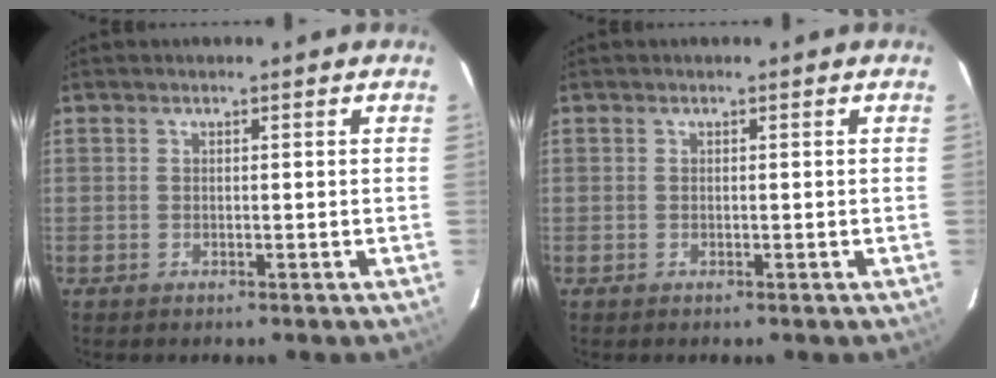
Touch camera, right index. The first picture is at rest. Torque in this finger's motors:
{"motor_torque": [0.02, -0.01, 0.02, 0.00]}